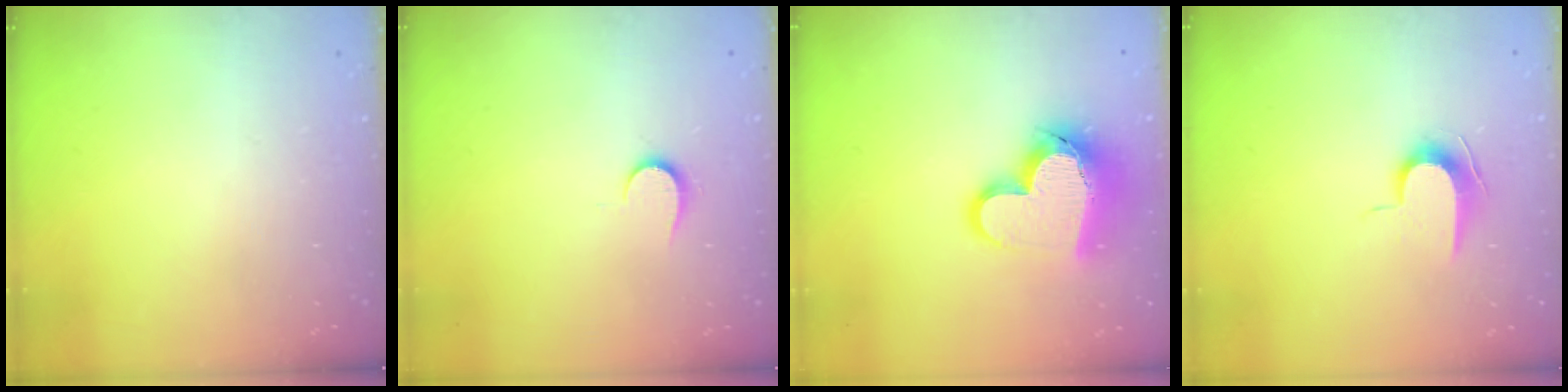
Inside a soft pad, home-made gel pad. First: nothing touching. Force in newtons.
{"total": 6.7, "press": 6.7, "slide": 0.6}
{"total": 16.9, "press": 16.7, "slide": 2.4}
{"total": 7.8, "press": 7.8, "slide": 0.7}